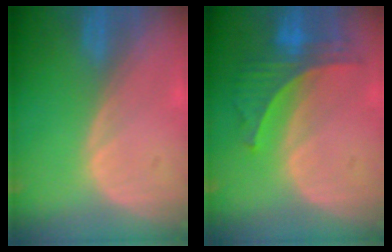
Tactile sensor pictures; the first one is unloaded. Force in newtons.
{"total": 6.9, "press": 6.3, "slide": 2.9}